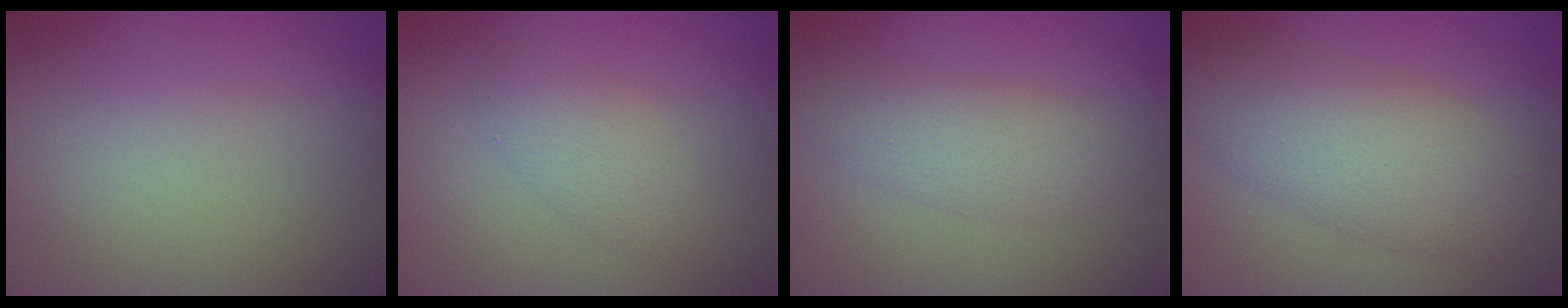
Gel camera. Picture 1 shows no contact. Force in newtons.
{"total": 2.6, "press": 2.6, "slide": 0.2}
{"total": 2.7, "press": 2.7, "slide": 0.0}
{"total": 6.4, "press": 6.4, "slide": 0.3}